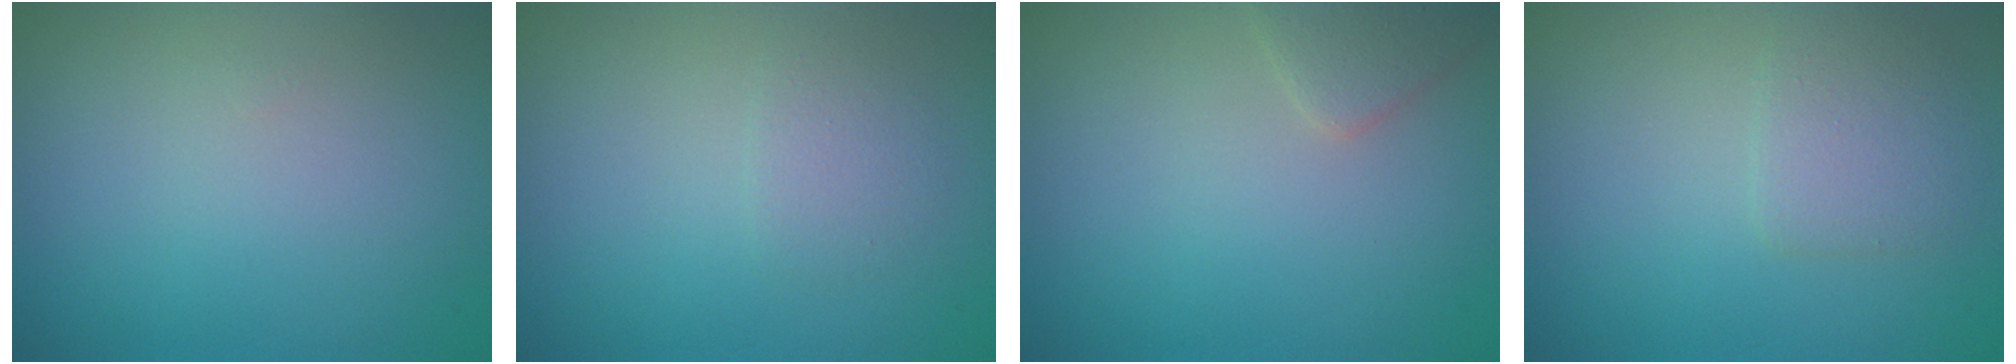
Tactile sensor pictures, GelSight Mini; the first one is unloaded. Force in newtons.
{"total": 1.4, "press": 1.4, "slide": 0.0}
{"total": 1.6, "press": 1.6, "slide": 0.1}
{"total": 2.2, "press": 2.2, "slide": 0.1}